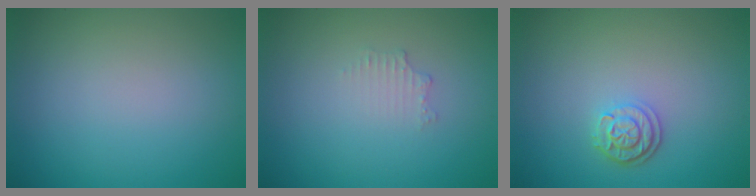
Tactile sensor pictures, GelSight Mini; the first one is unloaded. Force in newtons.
{"total": 0.6, "press": 0.4, "slide": 0.3}
{"total": 2.4, "press": 2.1, "slide": 1.3}